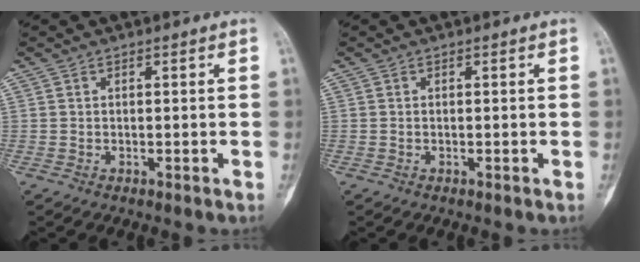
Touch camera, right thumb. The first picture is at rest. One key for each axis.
{"total": 0.0}